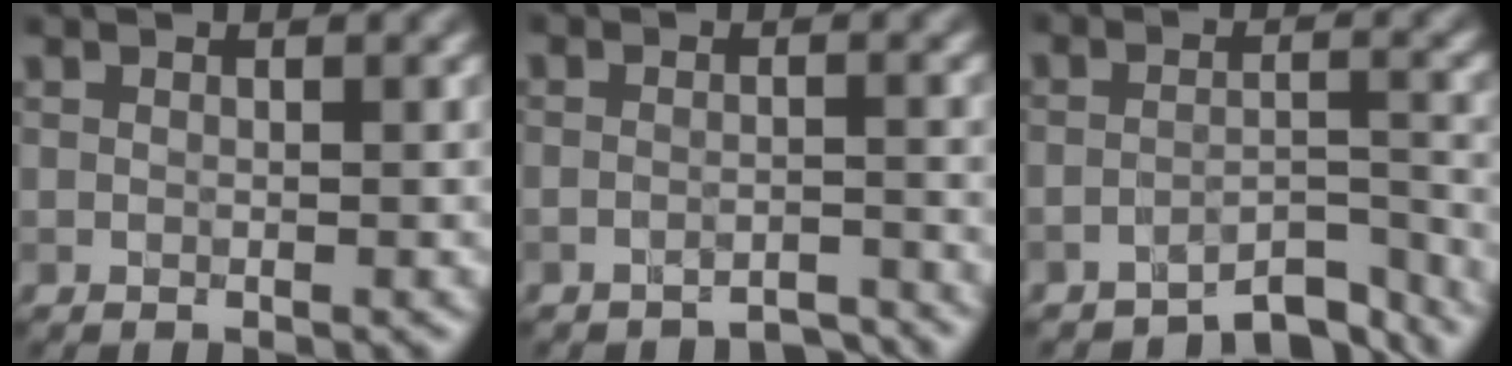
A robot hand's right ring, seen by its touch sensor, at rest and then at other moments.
{"total": 2.4, "force": [-2.4, 0.0, 0.2], "torque": [0.004, 0.001, -0.041]}
{"total": 4.5, "force": [-4.4, 0.5, 1.1], "torque": [-0.012, 0.001, -0.066]}